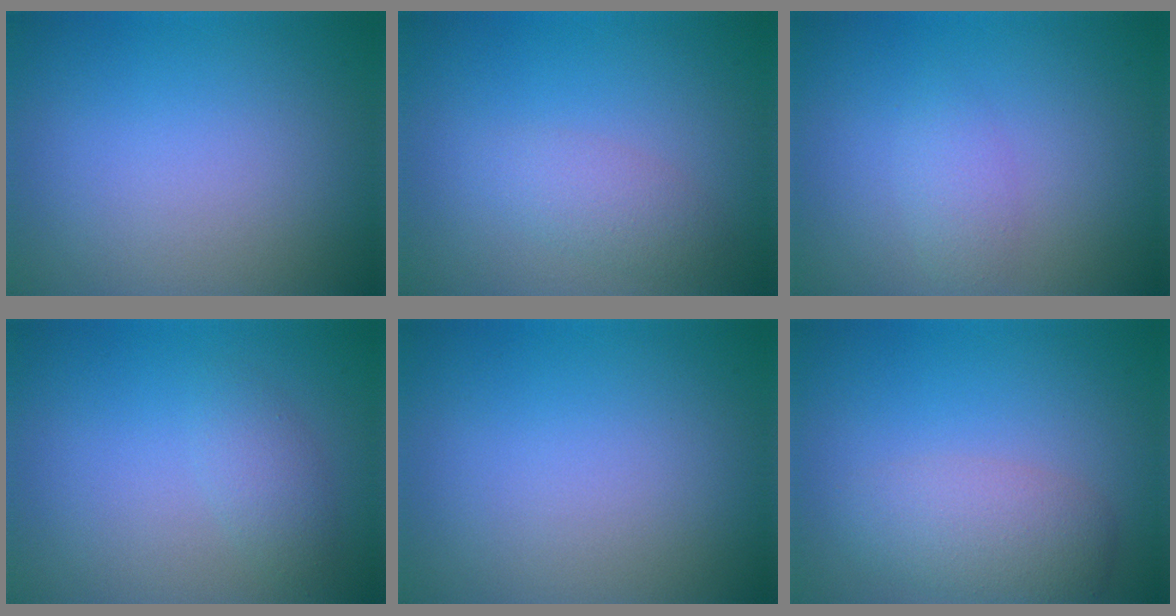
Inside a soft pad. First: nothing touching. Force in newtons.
{"total": 2.1, "press": 2.1, "slide": 0.0}
{"total": 1.6, "press": 1.6, "slide": 0.1}
{"total": 1.7, "press": 1.7, "slide": 0.1}
{"total": 0.0}
{"total": 3.7, "press": 3.7, "slide": 0.2}